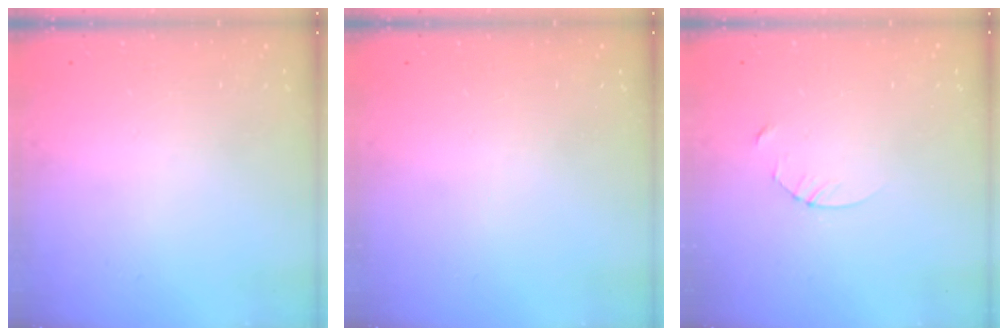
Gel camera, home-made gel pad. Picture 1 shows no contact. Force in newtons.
{"total": 0.0}
{"total": 3.2, "press": 3.2, "slide": 0.3}